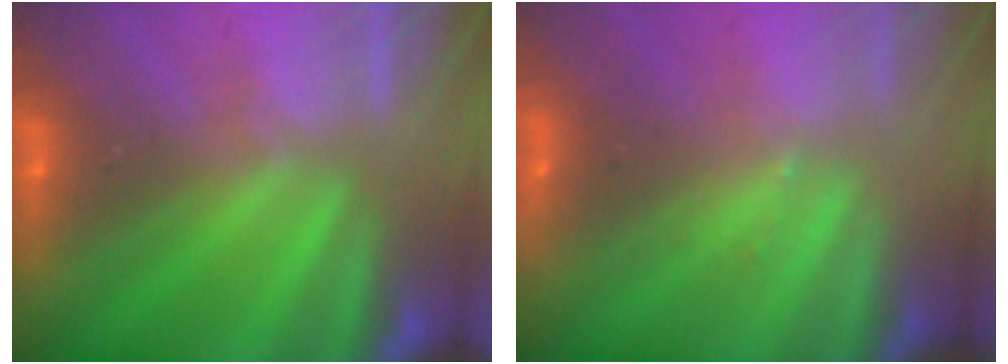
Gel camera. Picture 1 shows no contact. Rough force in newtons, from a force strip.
{"total": 1.3}